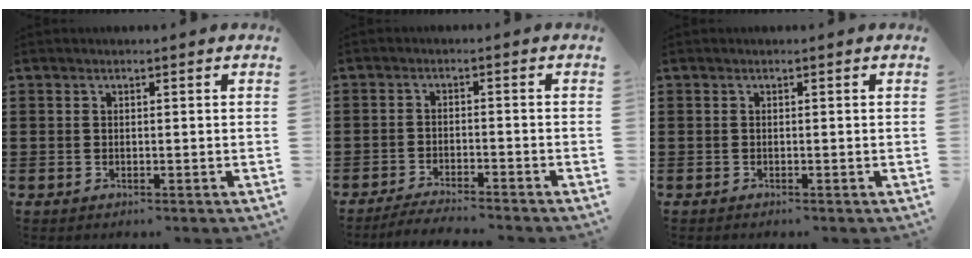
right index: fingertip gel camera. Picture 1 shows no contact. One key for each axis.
{"total": 3.1, "fx": -3.0, "fy": -0.2, "fz": 0.7, "tx": -0.013, "ty": -0.002, "tz": -0.060}
{"total": 0.0}